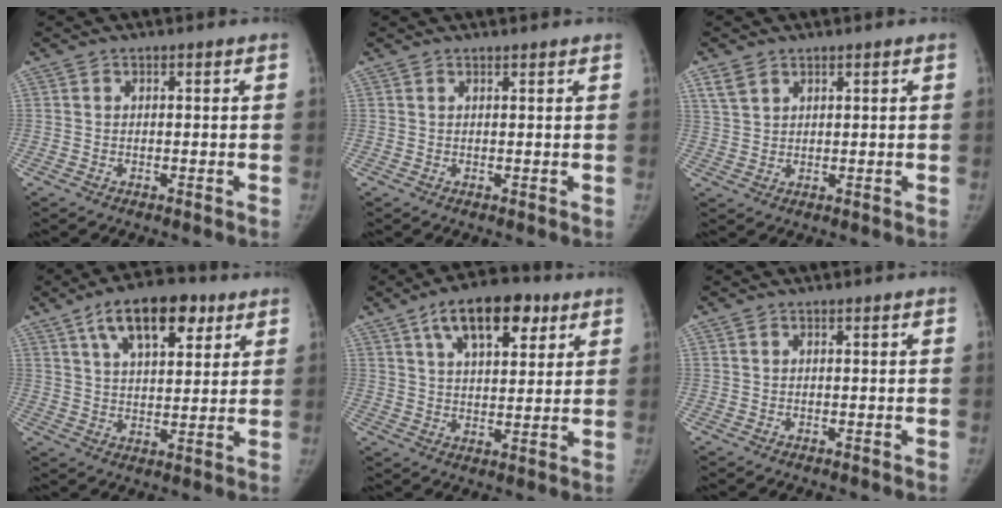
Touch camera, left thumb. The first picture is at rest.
{"total": 1.3, "force": [1.2, 0.1, 0.4], "torque": [0.001, 0.006, 0.020]}
{"total": 3.4, "force": [2.2, 2.2, 1.4], "torque": [-0.024, -0.006, 0.051]}
{"total": 13.8, "force": [7.3, 6.6, 9.8], "torque": [-0.125, -0.016, 0.118]}
{"total": 13.7, "force": [7.1, 6.6, 9.7], "torque": [-0.120, -0.013, 0.113]}
{"total": 0.0}